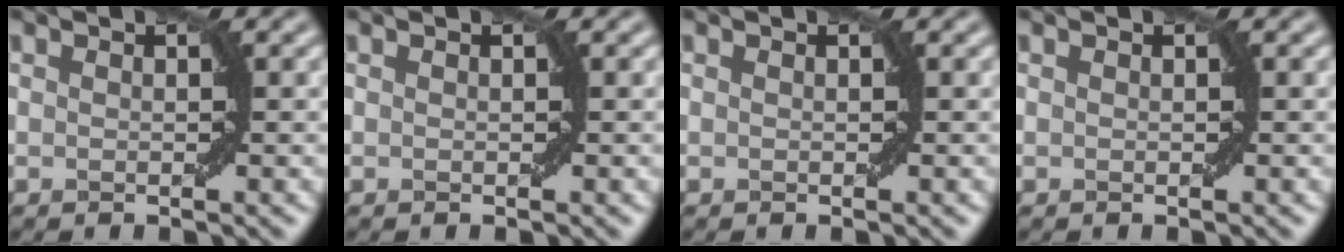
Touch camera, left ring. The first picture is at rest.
{"total": 0.0}
{"total": 0.0}
{"total": 0.0}